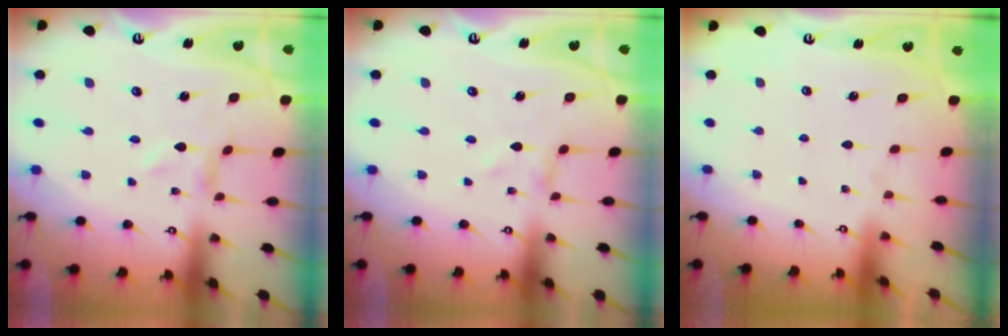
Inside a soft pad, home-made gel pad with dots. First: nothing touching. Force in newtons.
{"total": 0.6, "press": 0.6, "slide": 0.1}
{"total": 1.8, "press": 1.7, "slide": 0.1}